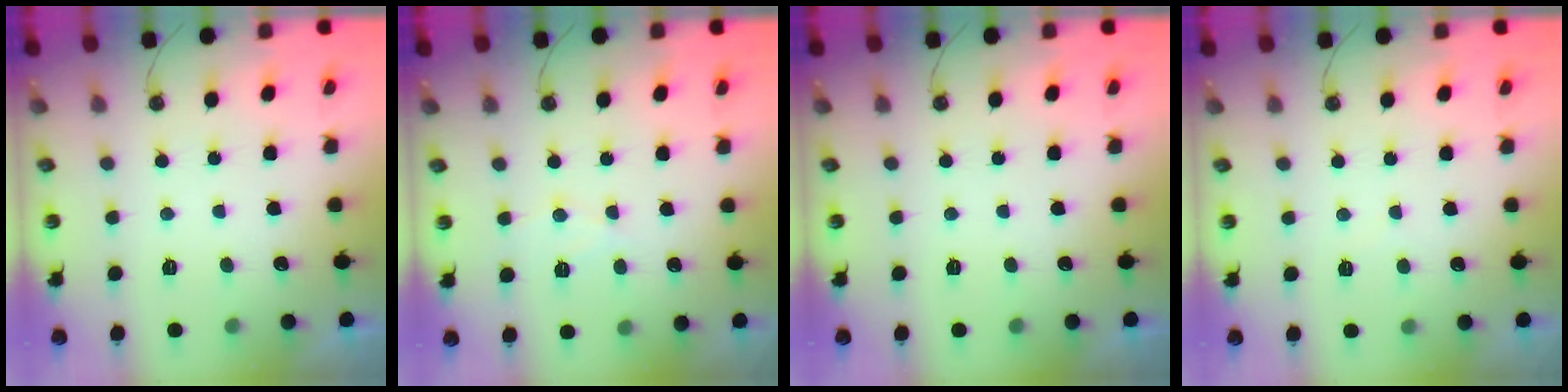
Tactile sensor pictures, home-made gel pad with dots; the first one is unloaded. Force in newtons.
{"total": 6.4, "press": 6.4, "slide": 0.1}
{"total": 0.0}
{"total": 2.8, "press": 2.7, "slide": 0.5}